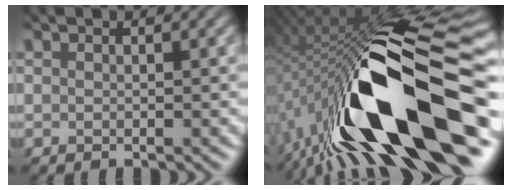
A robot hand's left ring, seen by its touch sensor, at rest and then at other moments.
{"total": 17.6, "force": [-6.5, 5.9, 15.3], "torque": [-0.257, -0.002, -0.108]}